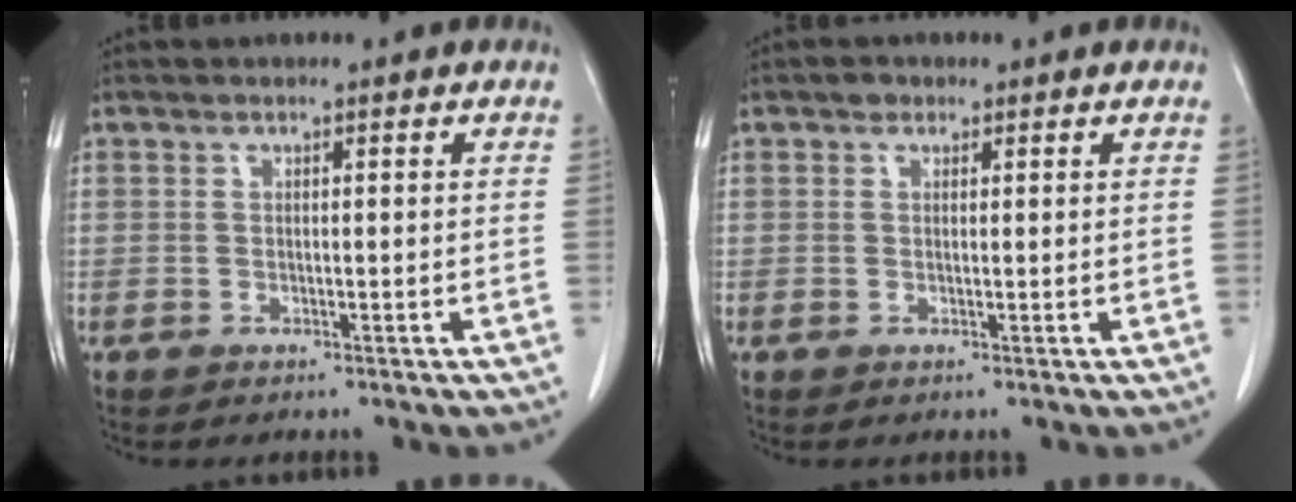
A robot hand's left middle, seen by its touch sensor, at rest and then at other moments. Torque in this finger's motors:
{"motor_torque": [0.11, -0.08, -0.04, -0.01]}